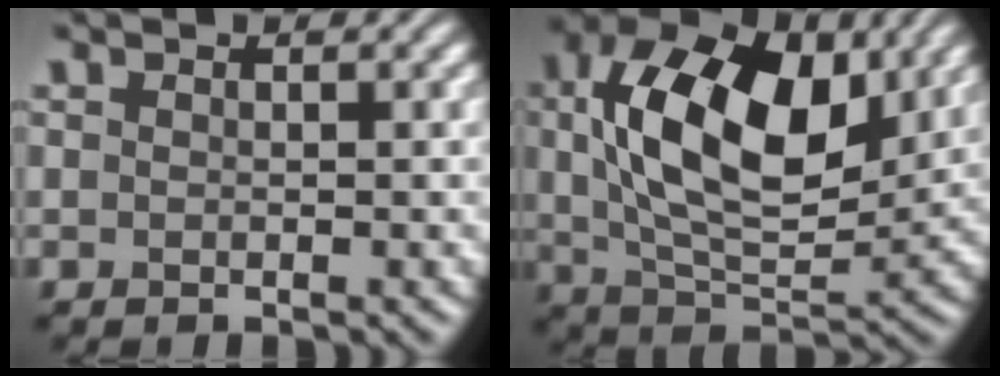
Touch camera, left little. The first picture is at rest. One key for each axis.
{"total": 12.9, "fx": 3.2, "fy": 7.0, "fz": 10.4, "tx": -0.182, "ty": 0.012, "tz": 0.052}